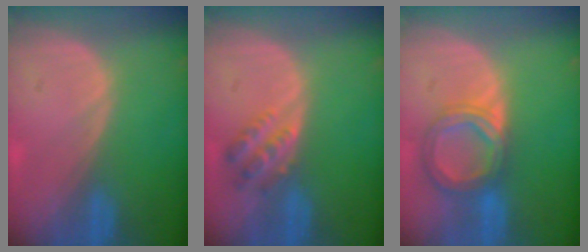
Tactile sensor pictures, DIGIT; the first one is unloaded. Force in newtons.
{"total": 4.4, "press": 3.9, "slide": 2.0}
{"total": 6.7, "press": 6.2, "slide": 2.5}